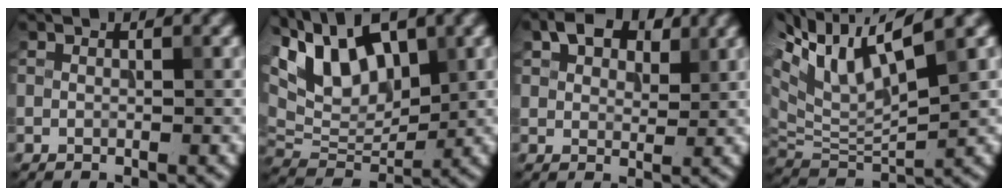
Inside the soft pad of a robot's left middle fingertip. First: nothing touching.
{"total": 10.5, "force": [5.7, 5.2, 7.1], "torque": [-0.130, 0.011, 0.093]}
{"total": 4.6, "force": [2.6, 2.8, 2.6], "torque": [-0.046, 0.005, 0.039]}
{"total": 9.7, "force": [5.3, 3.0, 7.5], "torque": [-0.157, 0.018, 0.096]}